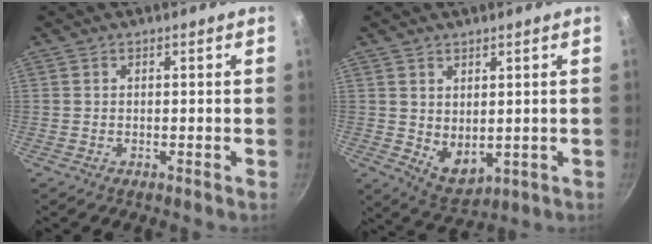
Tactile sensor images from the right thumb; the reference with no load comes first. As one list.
[{"total": 5.9, "force": [1.4, 3.8, 4.4], "torque": [-0.056, -0.024, 0.042]}]